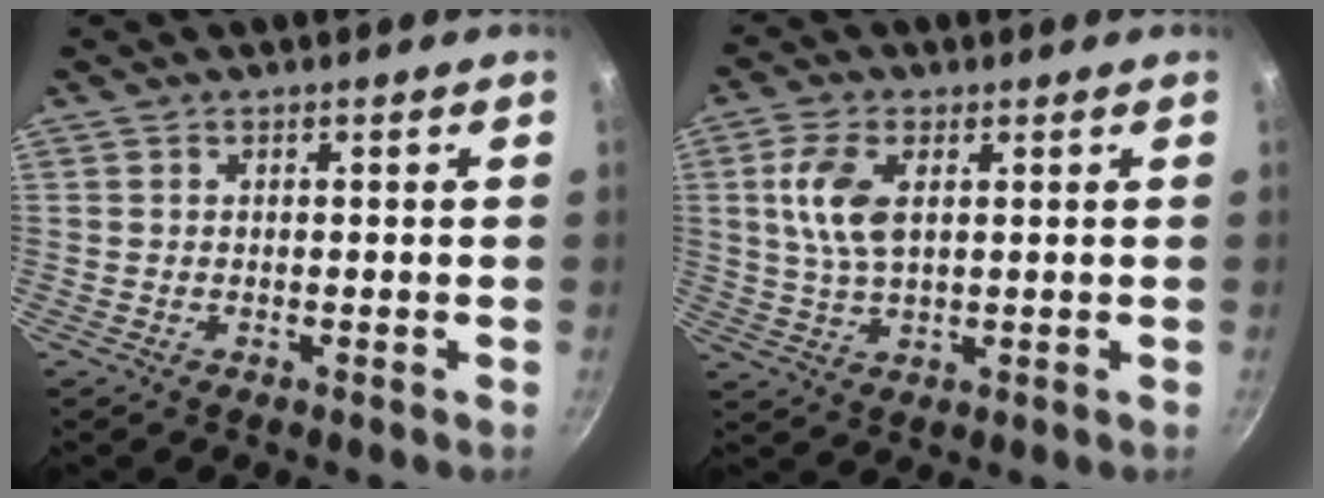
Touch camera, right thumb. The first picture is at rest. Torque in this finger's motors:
{"motor_torque": [0.16, 0.07, 1.15, 0.16, 0.13]}